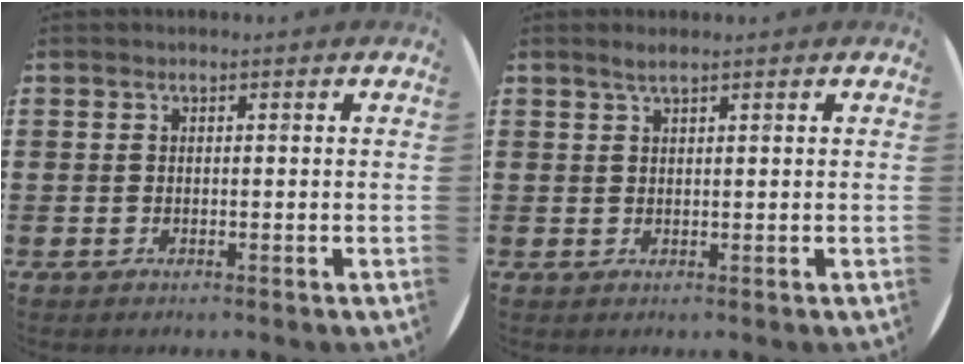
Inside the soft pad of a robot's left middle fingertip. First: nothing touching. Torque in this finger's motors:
{"motor_torque": [0.31, -0.19, 0.01, 0.02]}